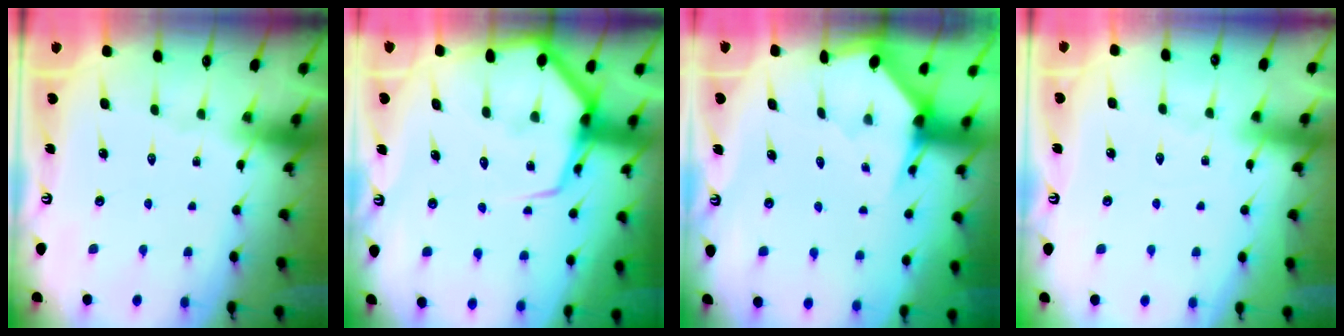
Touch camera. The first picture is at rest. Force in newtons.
{"total": 9.5, "press": 9.5, "slide": 1.0}
{"total": 3.2, "press": 3.2, "slide": 0.1}
{"total": 4.6, "press": 4.5, "slide": 0.7}